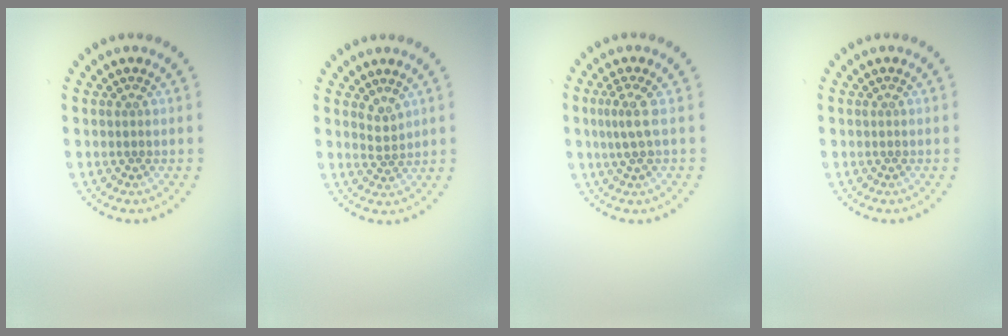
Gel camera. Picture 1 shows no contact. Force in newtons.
{"total": 1.5, "press": 1.0, "slide": 1.2}
{"total": 2.2, "press": 1.5, "slide": 1.6}
{"total": 0.0}